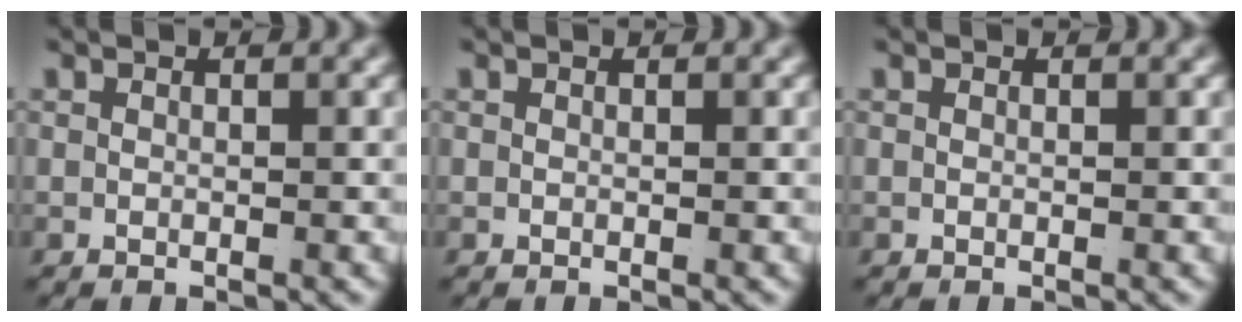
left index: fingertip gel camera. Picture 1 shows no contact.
{"total": 0.0}
{"total": 0.0}